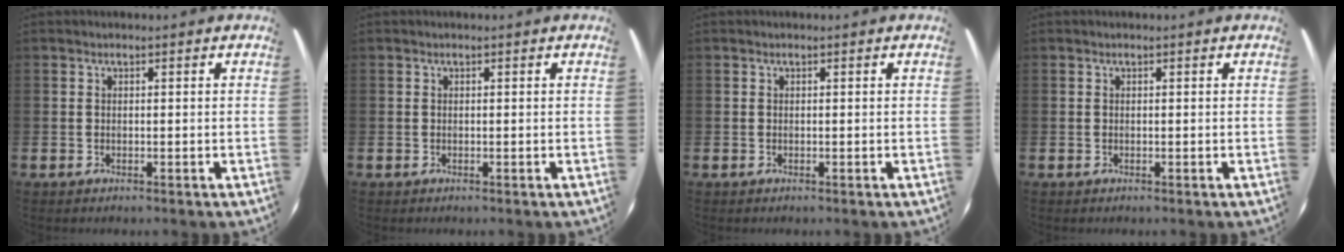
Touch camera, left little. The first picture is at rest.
{"total": 0.0}
{"total": 0.0}
{"total": 0.0}